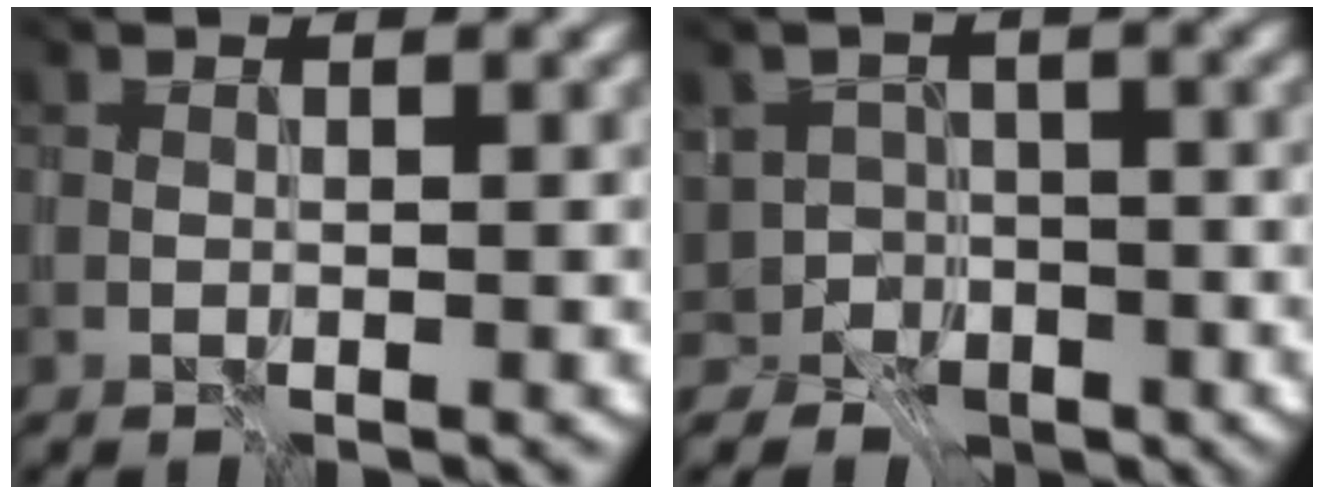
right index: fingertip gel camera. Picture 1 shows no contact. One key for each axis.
{"total": 5.6, "fx": -3.1, "fy": 4.6, "fz": 0.3, "tx": 0.024, "ty": -0.006, "tz": -0.052}